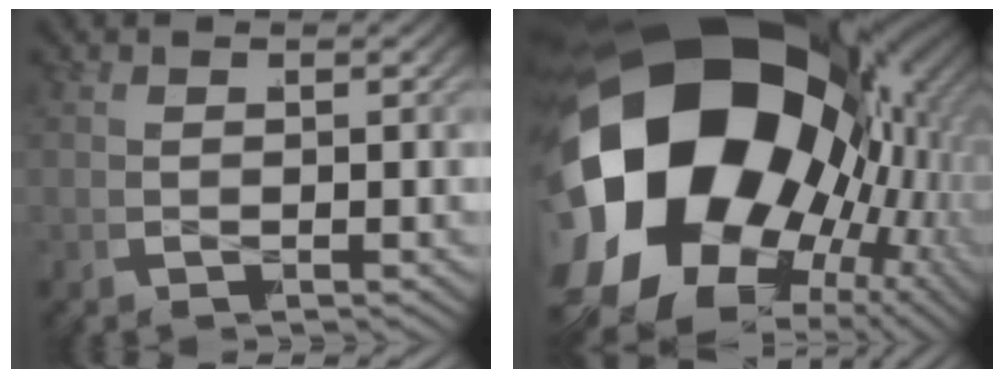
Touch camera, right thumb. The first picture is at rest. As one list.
[{"total": 33.9, "force": [-0.1, 22.2, 25.6], "torque": [-0.428, -0.029, 0.001]}]